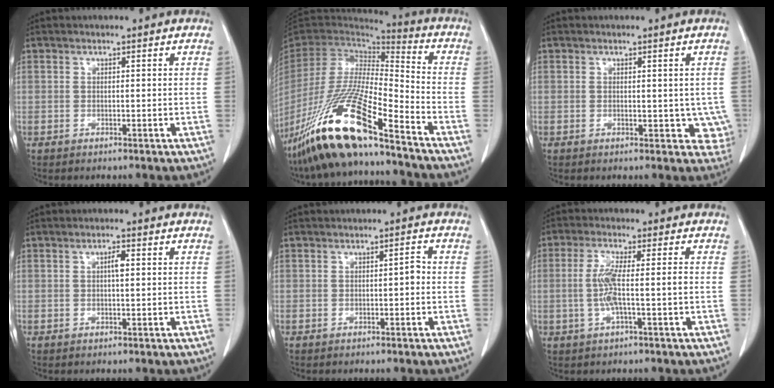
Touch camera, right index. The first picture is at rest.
{"total": 20.9, "force": [-14.1, 2.4, 15.3], "torque": [-0.316, -0.055, -0.268]}
{"total": 4.1, "force": [-0.1, 2.5, 3.2], "torque": [-0.013, -0.002, 0.002]}
{"total": 1.6, "force": [0.3, 0.3, 1.5], "torque": [-0.027, 0.004, 0.004]}
{"total": 1.4, "force": [-0.3, 0.5, 1.3], "torque": [-0.016, 0.004, -0.005]}
{"total": 5.4, "force": [-0.9, 0.2, 5.4], "torque": [-0.113, 0.003, -0.016]}